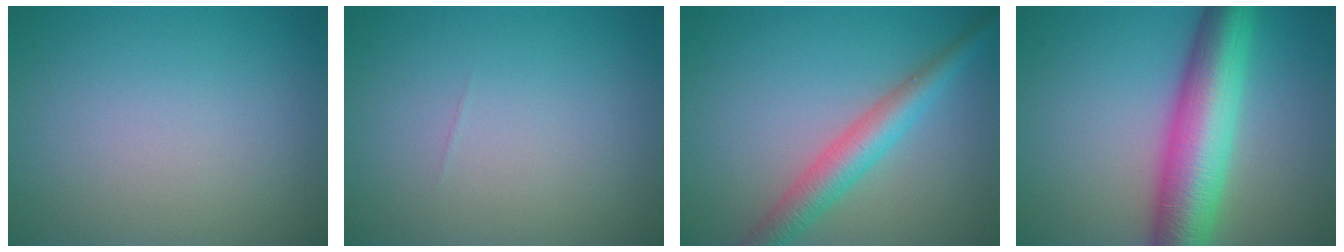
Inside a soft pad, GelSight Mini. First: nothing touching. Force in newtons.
{"total": 0.0}
{"total": 4.3, "press": 4.3, "slide": 0.1}
{"total": 9.6, "press": 9.6, "slide": 0.2}